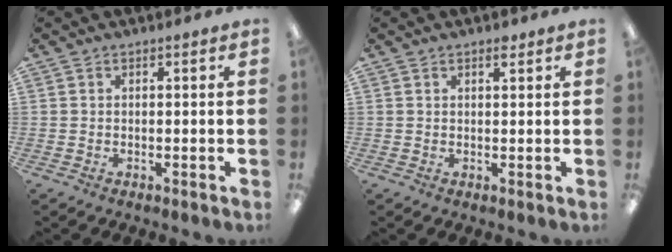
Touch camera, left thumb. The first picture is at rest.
{"total": 1.5, "force": [1.3, 0.5, 0.7], "torque": [-0.007, -0.005, 0.022]}